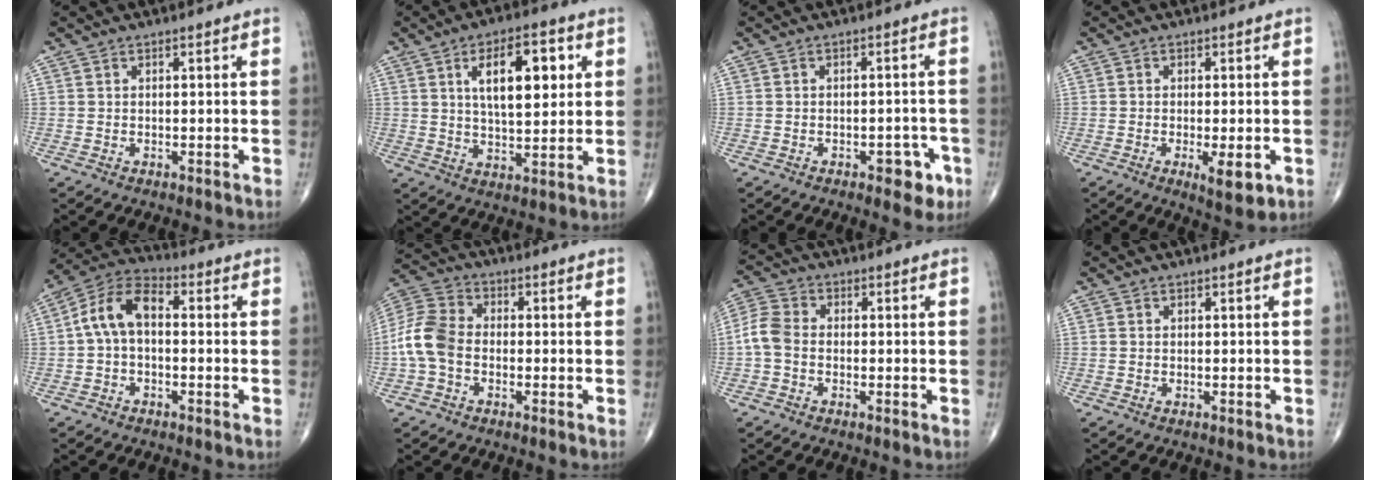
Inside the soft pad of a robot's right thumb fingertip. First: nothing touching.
{"total": 12.5, "force": [3.8, 5.4, 10.6], "torque": [-0.145, -0.010, 0.062]}
{"total": 5.2, "force": [-2.5, 2.7, 3.6], "torque": [-0.022, 0.015, -0.030]}
{"total": 5.7, "force": [-1.8, 1.8, 5.1], "torque": [-0.074, -0.012, -0.024]}
{"total": 9.3, "force": [0.0, 5.3, 7.6], "torque": [-0.140, 0.032, -0.013]}
{"total": 9.0, "force": [-1.8, 6.3, 6.1], "torque": [-0.128, 0.026, -0.050]}
{"total": 5.4, "force": [-0.9, 3.9, 3.7], "torque": [-0.078, 0.014, -0.032]}
{"total": 0.0}